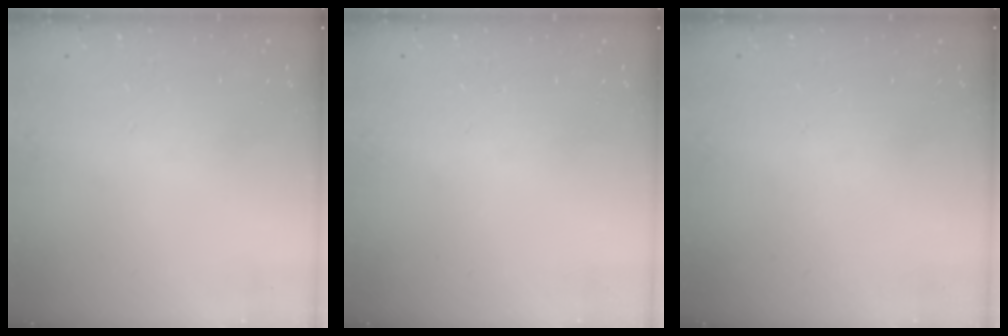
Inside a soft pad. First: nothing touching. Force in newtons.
{"total": 0.0}
{"total": 0.0}